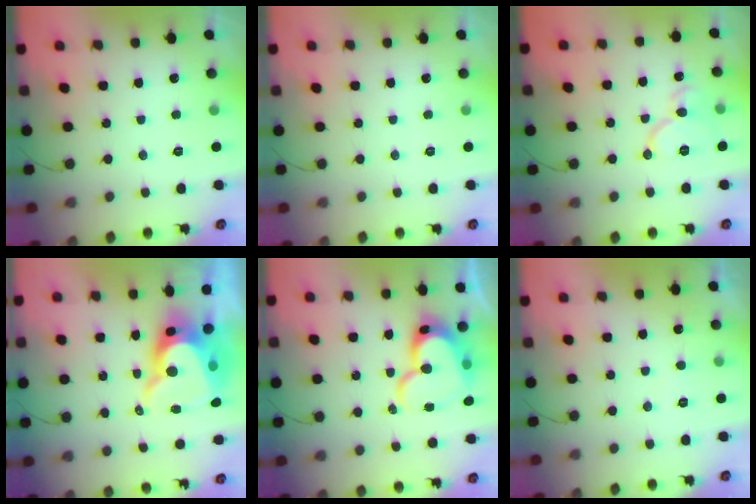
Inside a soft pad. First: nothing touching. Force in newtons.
{"total": 0.0}
{"total": 11.1, "press": 11.0, "slide": 1.5}
{"total": 14.7, "press": 14.7, "slide": 1.0}
{"total": 18.2, "press": 18.1, "slide": 1.7}
{"total": 2.3, "press": 2.3, "slide": 0.2}